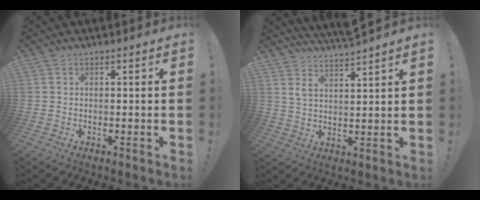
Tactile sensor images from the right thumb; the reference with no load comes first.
{"total": 5.8, "force": [5.0, 1.0, 2.9], "torque": [-0.052, -0.026, 0.089]}